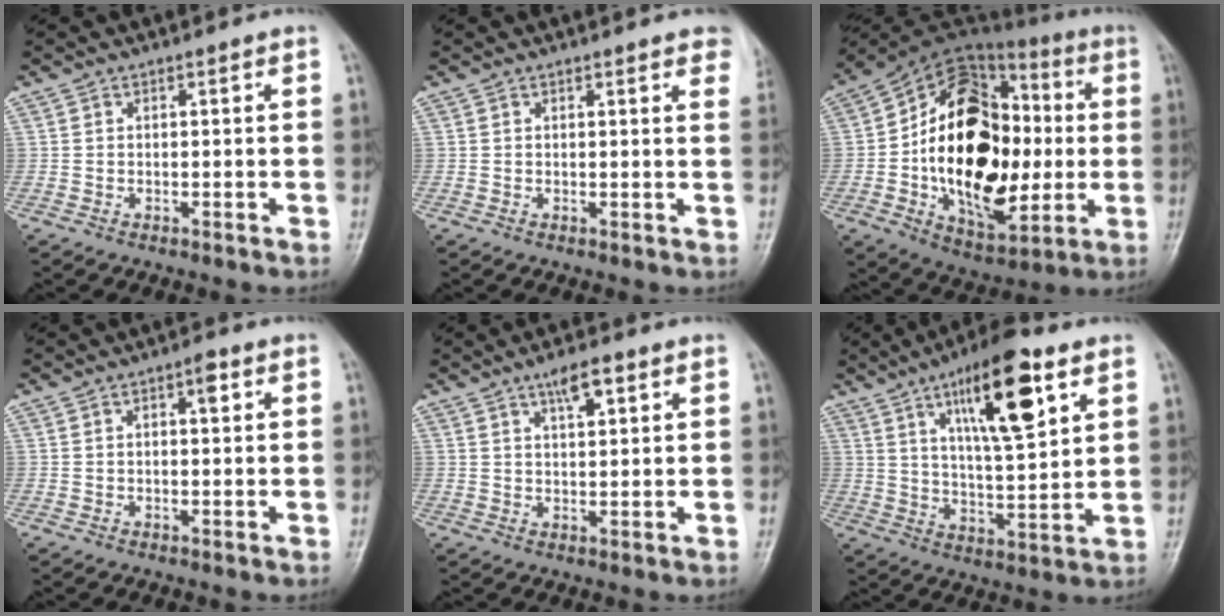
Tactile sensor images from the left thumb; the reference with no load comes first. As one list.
[{"total": 5.8, "force": [4.2, 1.5, 3.7], "torque": [-0.025, -0.006, 0.036]}, {"total": 28.1, "force": [-1.7, 17.5, 21.9], "torque": [-0.329, 0.014, -0.020]}, {"total": 2.3, "force": [0.8, 0.9, 2.0], "torque": [-0.025, 0.003, 0.009]}, {"total": 4.9, "force": [2.7, 1.5, 3.7], "torque": [-0.057, -0.008, 0.047]}, {"total": 17.0, "force": [8.1, 4.8, 14.2], "torque": [-0.208, -0.033, 0.134]}]